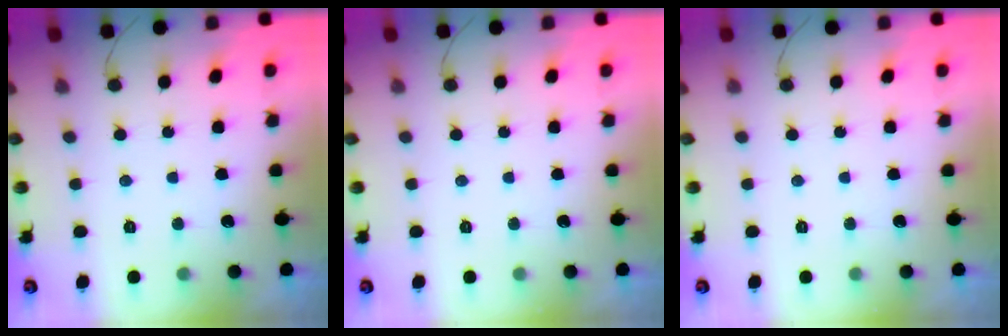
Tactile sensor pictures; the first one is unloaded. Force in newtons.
{"total": 0.0}
{"total": 0.0}